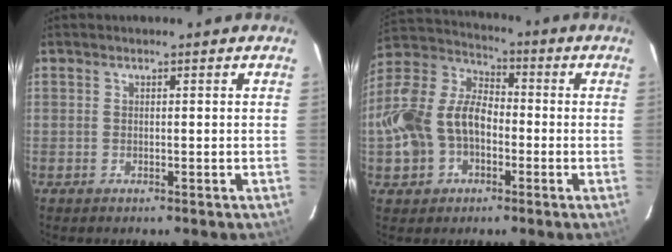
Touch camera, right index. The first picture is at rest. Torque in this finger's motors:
{"motor_torque": [1.17, -0.74, 0.38, 0.18]}